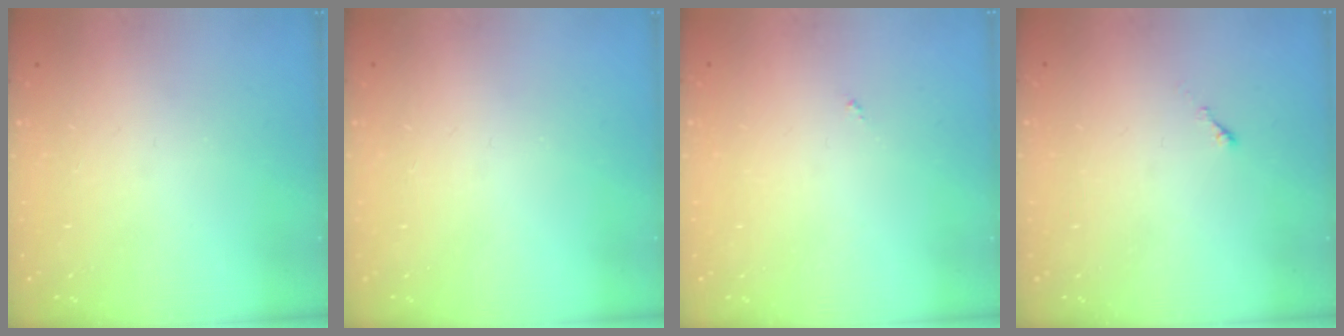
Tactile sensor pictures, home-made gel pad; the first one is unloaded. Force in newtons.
{"total": 0.0}
{"total": 0.0}
{"total": 0.0}